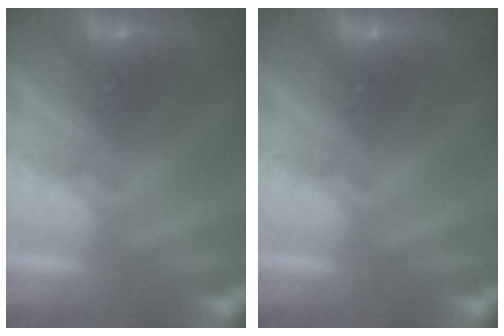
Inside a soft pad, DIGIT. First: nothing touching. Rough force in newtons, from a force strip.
{"total": 0.0}